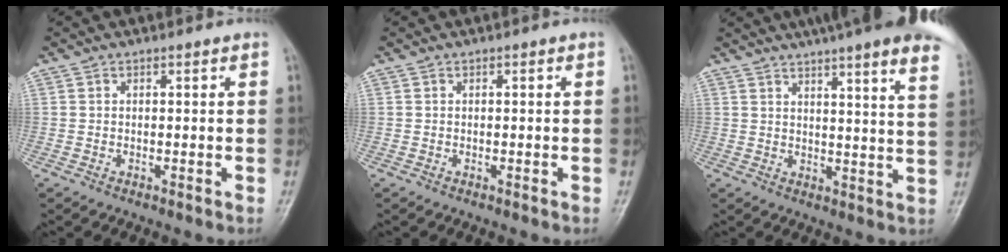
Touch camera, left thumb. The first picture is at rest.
{"total": 0.0}
{"total": 22.1, "force": [16.8, 2.4, 14.2], "torque": [-0.182, -0.044, 0.199]}